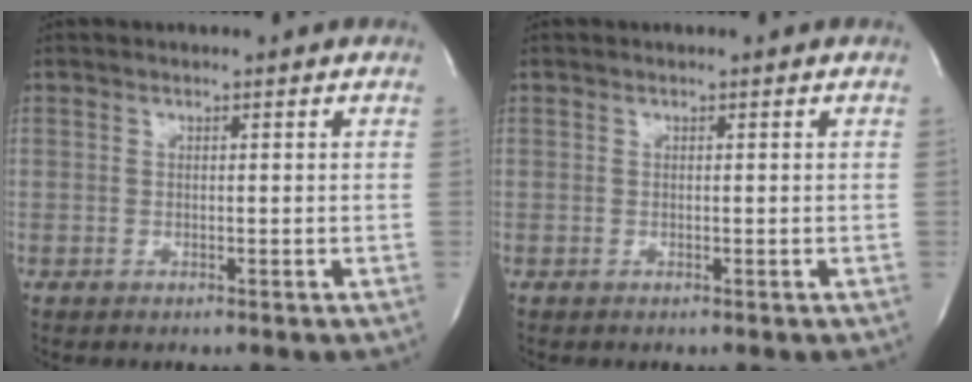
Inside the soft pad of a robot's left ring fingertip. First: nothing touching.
{"total": 0.0}